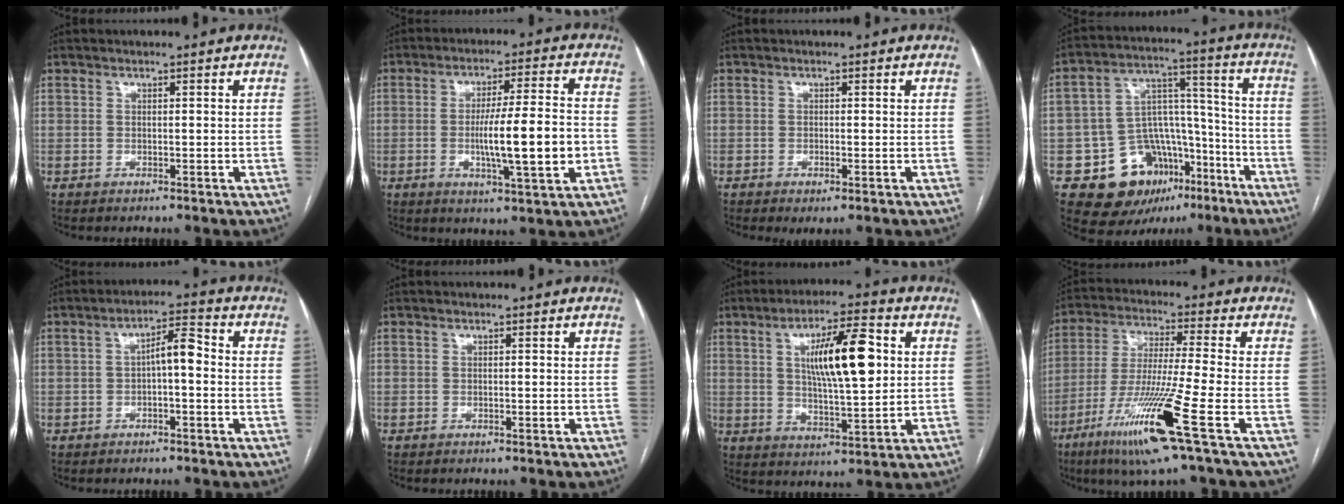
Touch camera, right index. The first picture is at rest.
{"total": 11.8, "force": [-2.2, 0.6, 11.5], "torque": [-0.190, 0.000, -0.034]}
{"total": 1.7, "force": [-0.8, 0.4, 1.5], "torque": [-0.021, -0.003, -0.008]}
{"total": 16.2, "force": [-8.3, 11.7, 7.4], "torque": [-0.104, 0.070, -0.114]}
{"total": 4.7, "force": [-0.3, 1.3, 4.5], "torque": [-0.073, 0.022, -0.006]}
{"total": 0.0}
{"total": 12.7, "force": [2.9, 2.7, 12.0], "torque": [-0.205, 0.009, 0.048]}
{"total": 14.9, "force": [-7.0, -1.5, 13.1], "torque": [-0.265, -0.034, -0.130]}